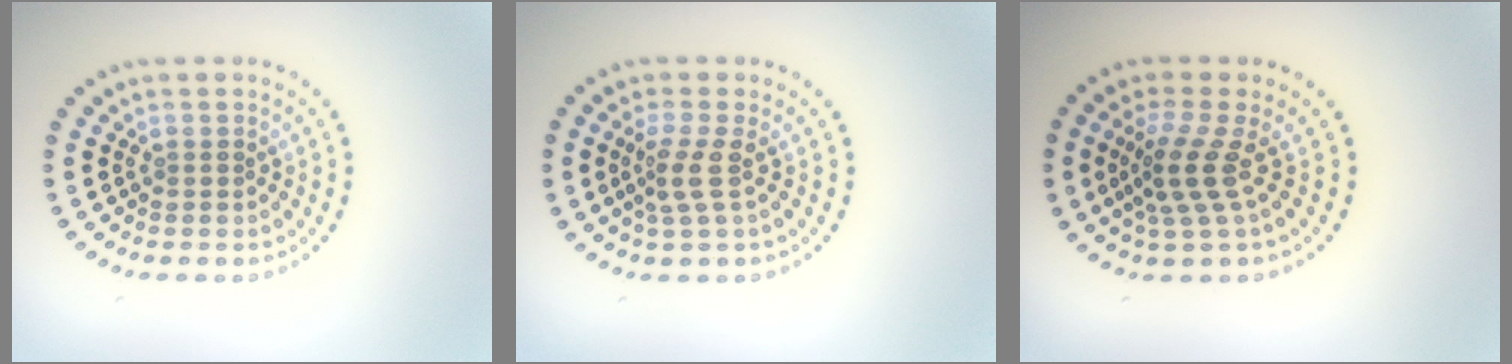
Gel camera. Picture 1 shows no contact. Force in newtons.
{"total": 2.3, "press": 1.6, "slide": 1.6}
{"total": 3.2, "press": 2.2, "slide": 2.3}